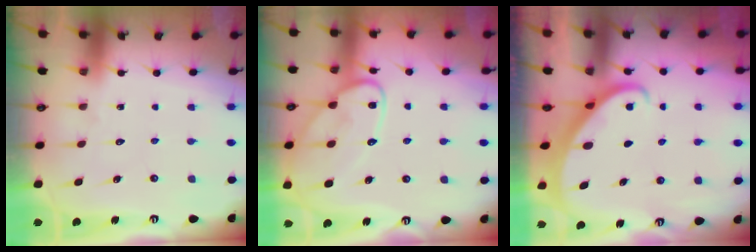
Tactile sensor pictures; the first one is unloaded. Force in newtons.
{"total": 12.9, "press": 12.9, "slide": 1.0}
{"total": 2.3, "press": 2.3, "slide": 0.3}